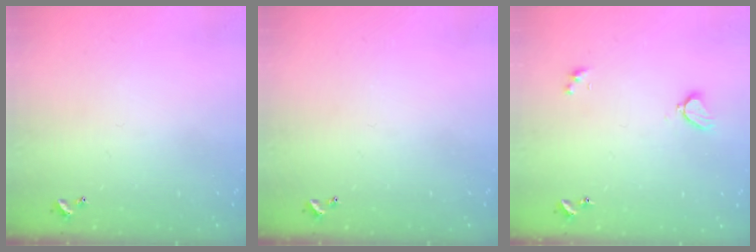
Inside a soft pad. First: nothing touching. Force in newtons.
{"total": 0.0}
{"total": 1.8, "press": 1.7, "slide": 0.4}